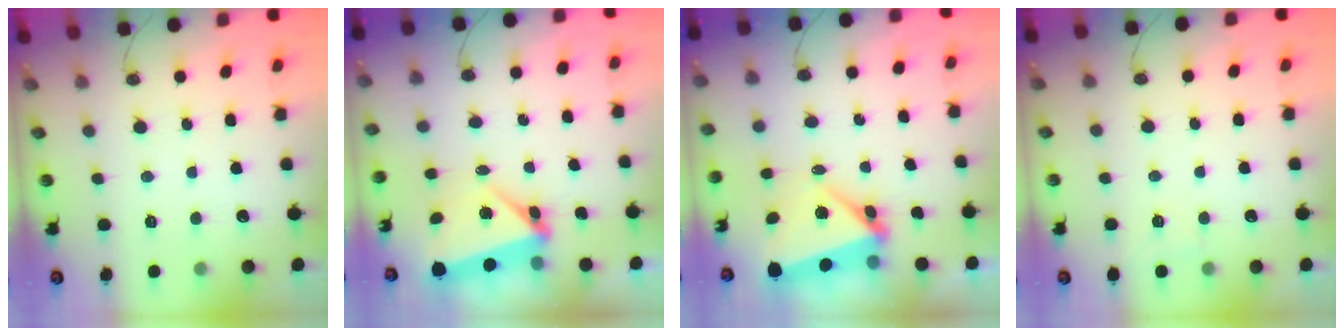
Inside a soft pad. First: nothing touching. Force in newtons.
{"total": 5.4, "press": 5.3, "slide": 0.9}
{"total": 6.2, "press": 5.9, "slide": 1.9}
{"total": 3.2, "press": 3.2, "slide": 0.7}